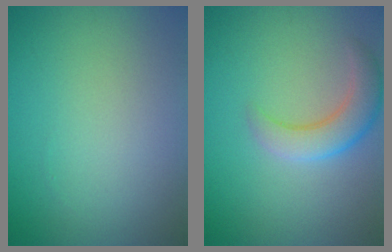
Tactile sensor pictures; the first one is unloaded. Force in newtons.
{"total": 3.9, "press": 3.9, "slide": 0.2}